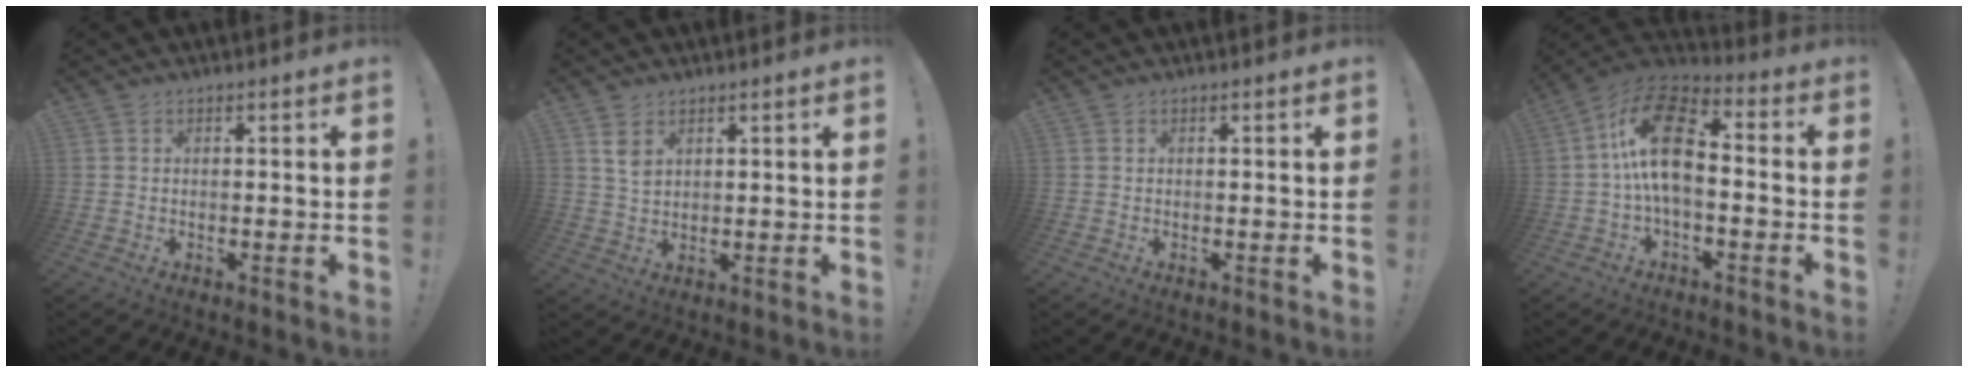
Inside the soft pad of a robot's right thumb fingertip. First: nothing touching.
{"total": 4.0, "force": [2.2, 2.3, 2.5], "torque": [-0.030, -0.012, 0.037]}
{"total": 0.0}
{"total": 16.6, "force": [0.7, 9.6, 13.6], "torque": [-0.241, 0.021, 0.016]}